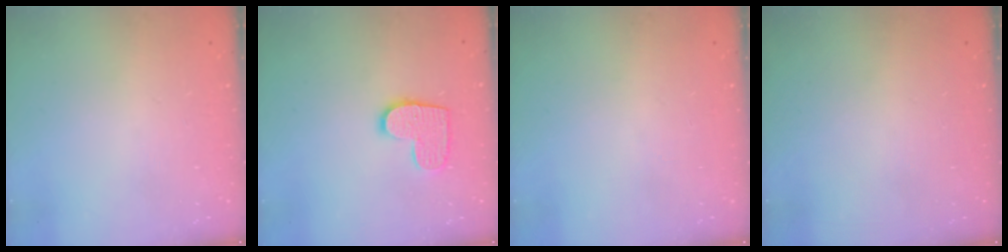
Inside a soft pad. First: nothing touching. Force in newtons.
{"total": 9.9, "press": 9.9, "slide": 0.4}
{"total": 0.0}
{"total": 0.0}